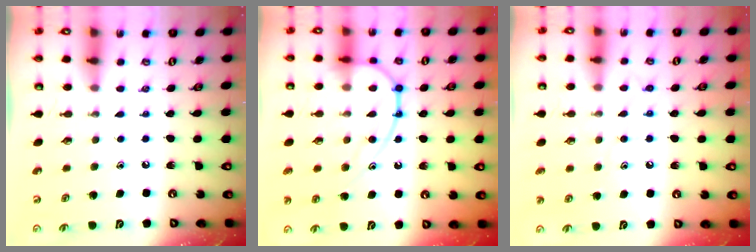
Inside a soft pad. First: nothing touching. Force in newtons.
{"total": 13.7, "press": 13.6, "slide": 0.8}
{"total": 8.4, "press": 8.4, "slide": 0.7}